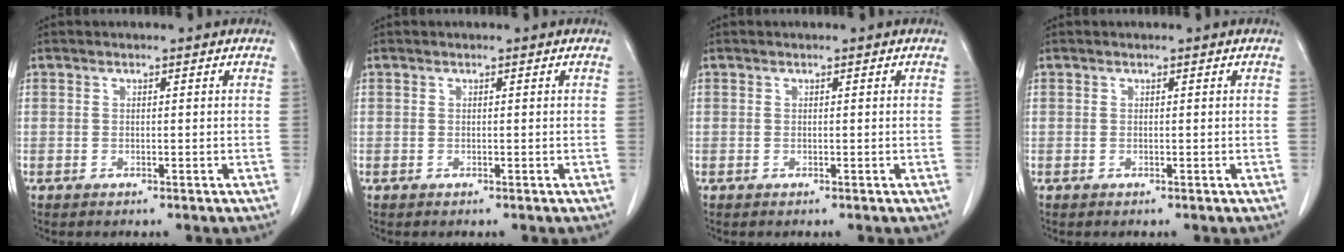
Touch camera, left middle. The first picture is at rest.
{"total": 0.0}
{"total": 0.0}
{"total": 0.0}